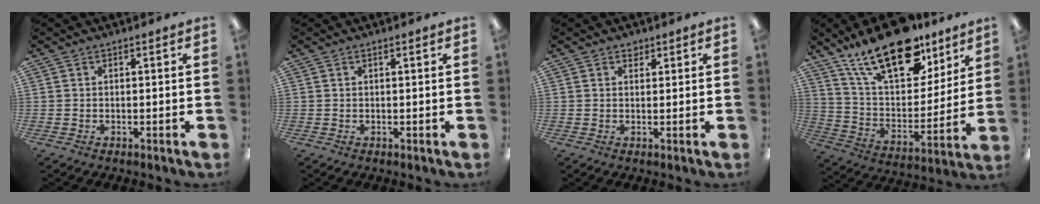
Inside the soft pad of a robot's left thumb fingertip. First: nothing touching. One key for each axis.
{"total": 0.5, "fx": 0.4, "fy": 0.0, "fz": 0.3, "tx": -0.006, "ty": 0.002, "tz": 0.007}
{"total": 1.4, "fx": 1.2, "fy": 0.7, "fz": 0.2, "tx": 0.004, "ty": -0.004, "tz": 0.021}
{"total": 23.0, "fx": 15.8, "fy": 10.1, "fz": 13.3, "tx": -0.235, "ty": -0.093, "tz": 0.276}